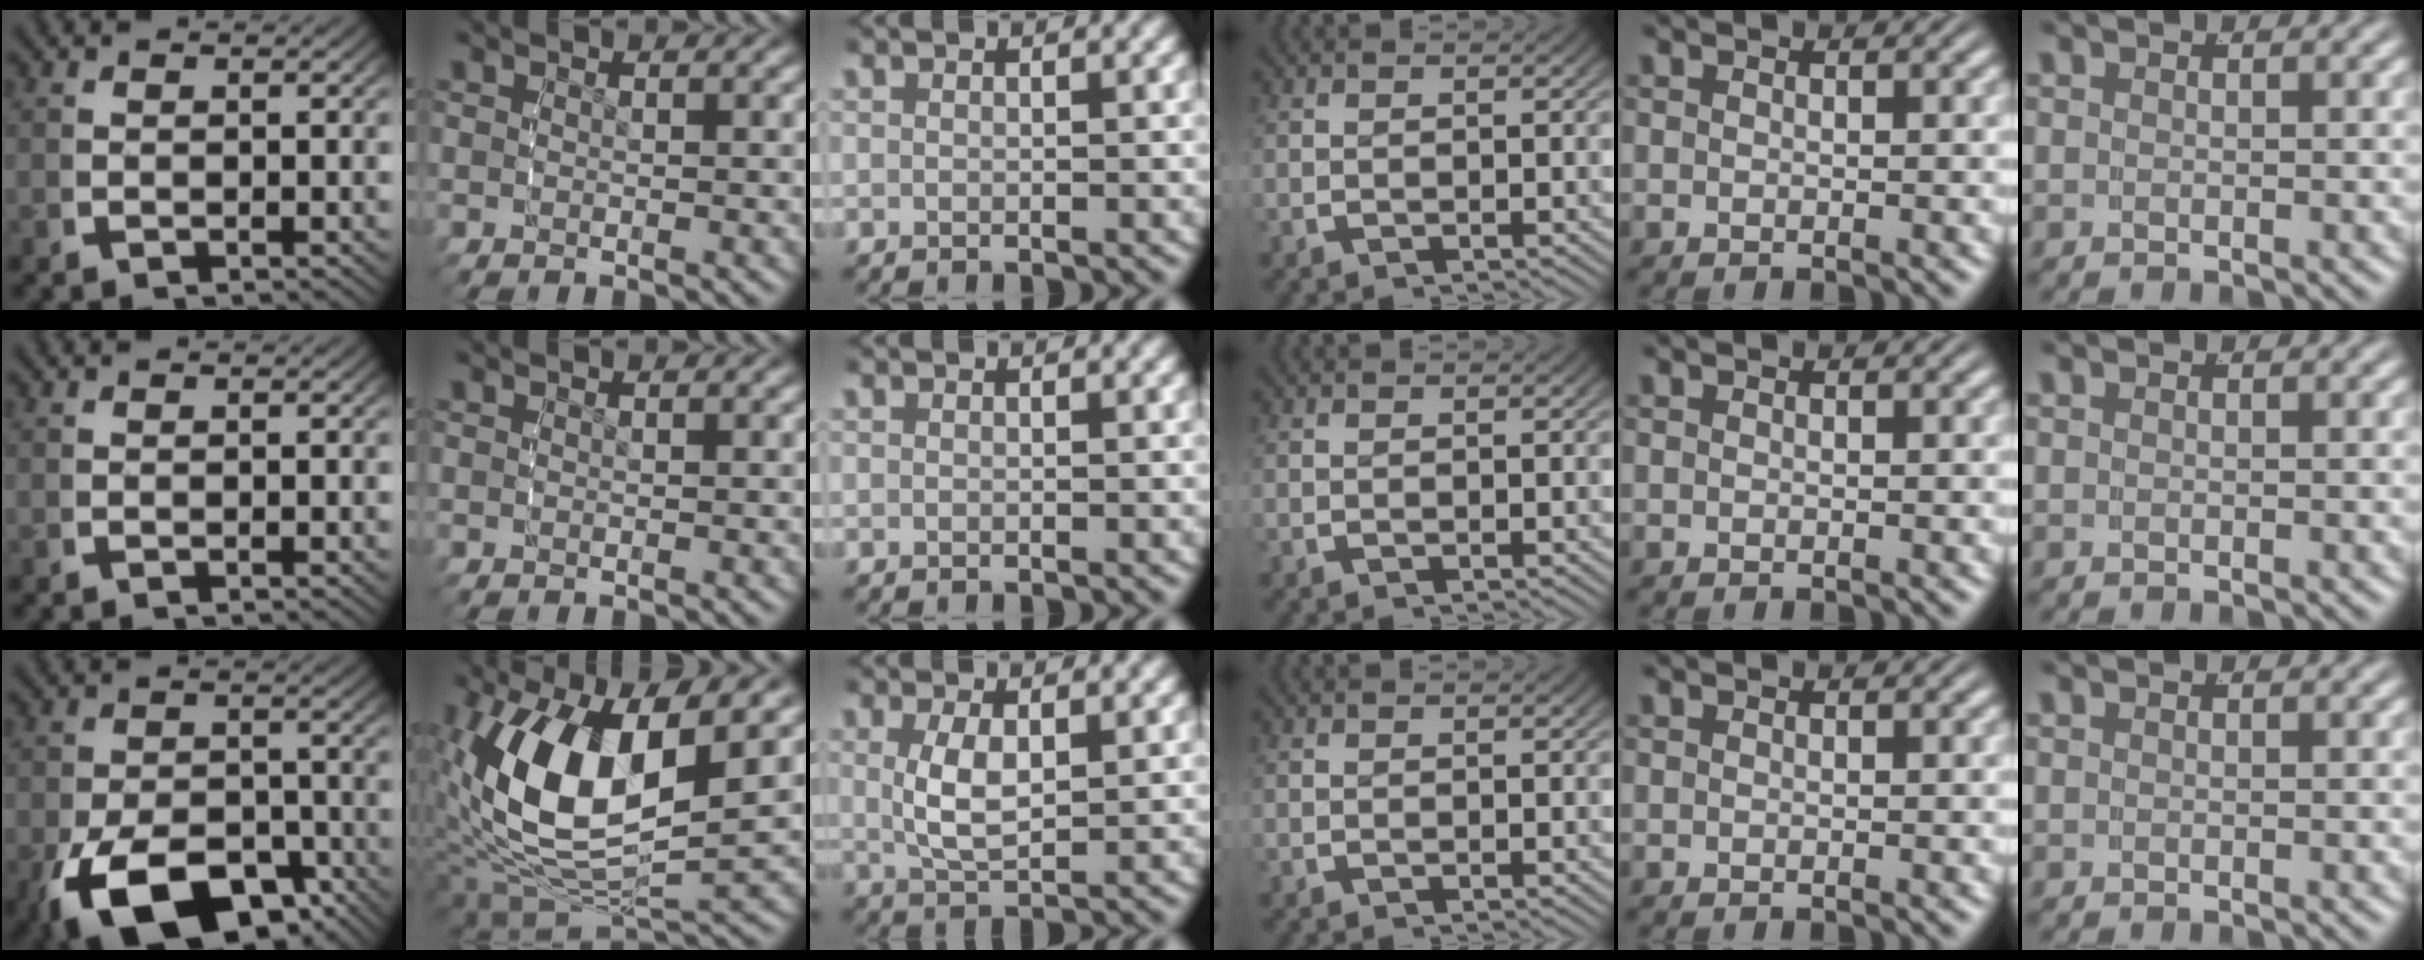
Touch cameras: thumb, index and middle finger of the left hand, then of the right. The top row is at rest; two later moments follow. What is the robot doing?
{"motion": "grasp_and_lifting", "object": "bowl"}